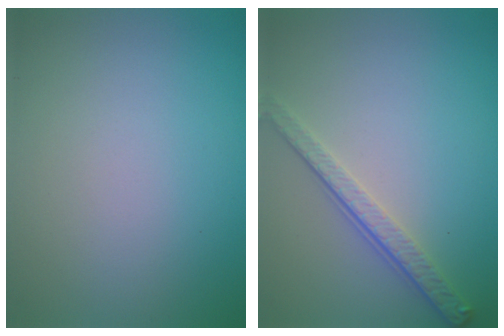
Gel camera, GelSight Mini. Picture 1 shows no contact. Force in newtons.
{"total": 3.2, "press": 2.5, "slide": 2.1}